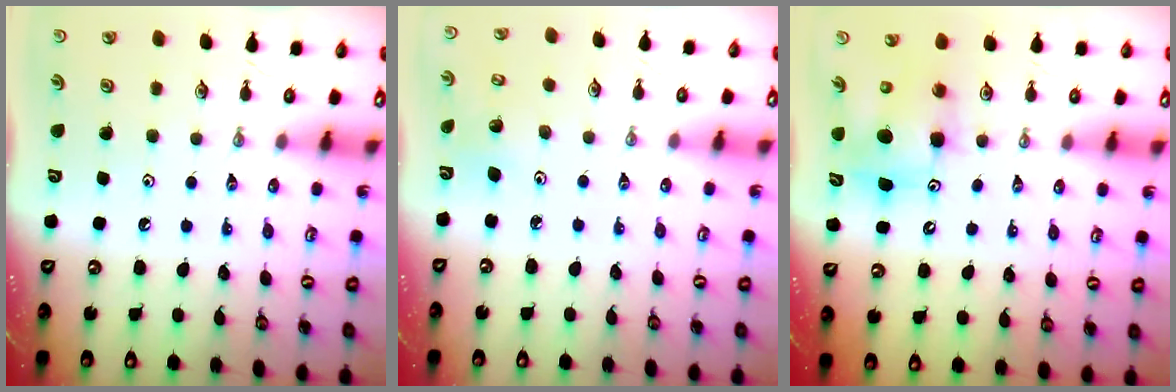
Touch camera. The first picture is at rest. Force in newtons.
{"total": 3.0, "press": 2.9, "slide": 0.4}
{"total": 7.9, "press": 7.6, "slide": 2.2}